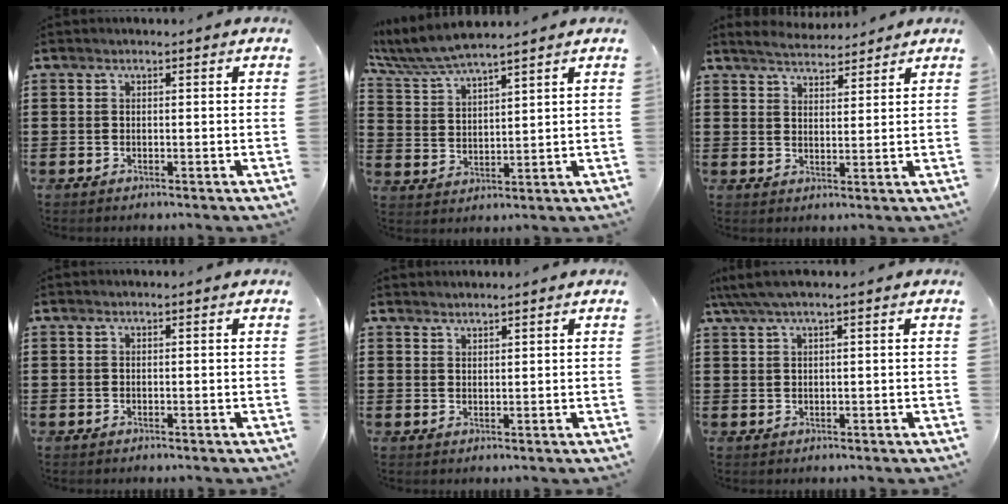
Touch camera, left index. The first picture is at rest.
{"total": 5.8, "force": [5.5, 0.3, 2.0], "torque": [-0.060, -0.027, 0.096]}
{"total": 3.8, "force": [3.8, 0.5, 0.5], "torque": [-0.021, -0.006, 0.070]}
{"total": 0.0}
{"total": 1.5, "force": [1.5, 0.0, -0.1], "torque": [-0.001, -0.002, 0.030]}
{"total": 2.5, "force": [1.3, 0.2, 2.2], "torque": [-0.043, 0.000, 0.023]}